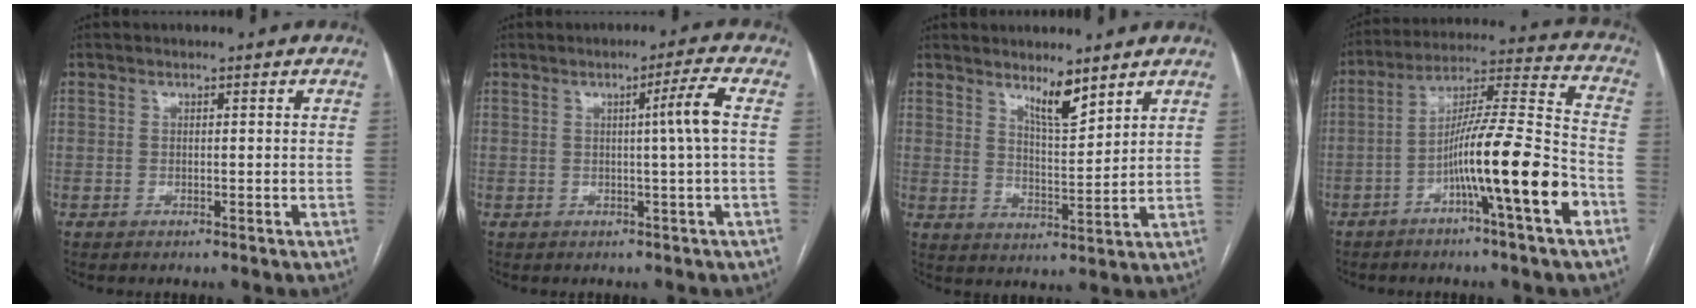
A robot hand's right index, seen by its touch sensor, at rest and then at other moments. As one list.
[{"total": 4.3, "force": [0.3, -1.4, 4.1], "torque": [-0.065, 0.000, 0.005]}, {"total": 5.6, "force": [4.4, 0.9, 3.5], "torque": [-0.062, -0.014, 0.077]}, {"total": 15.5, "force": [-6.1, -0.3, 14.3], "torque": [-0.239, 0.007, -0.106]}]